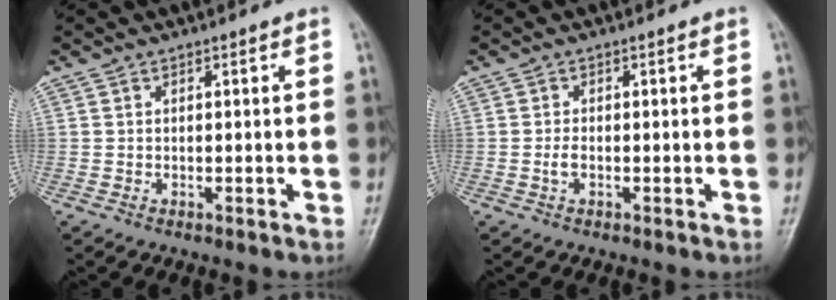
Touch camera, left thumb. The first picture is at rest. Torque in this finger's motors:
{"motor_torque": [0.18, 0.27, 0.22, 0.06, 0.17]}